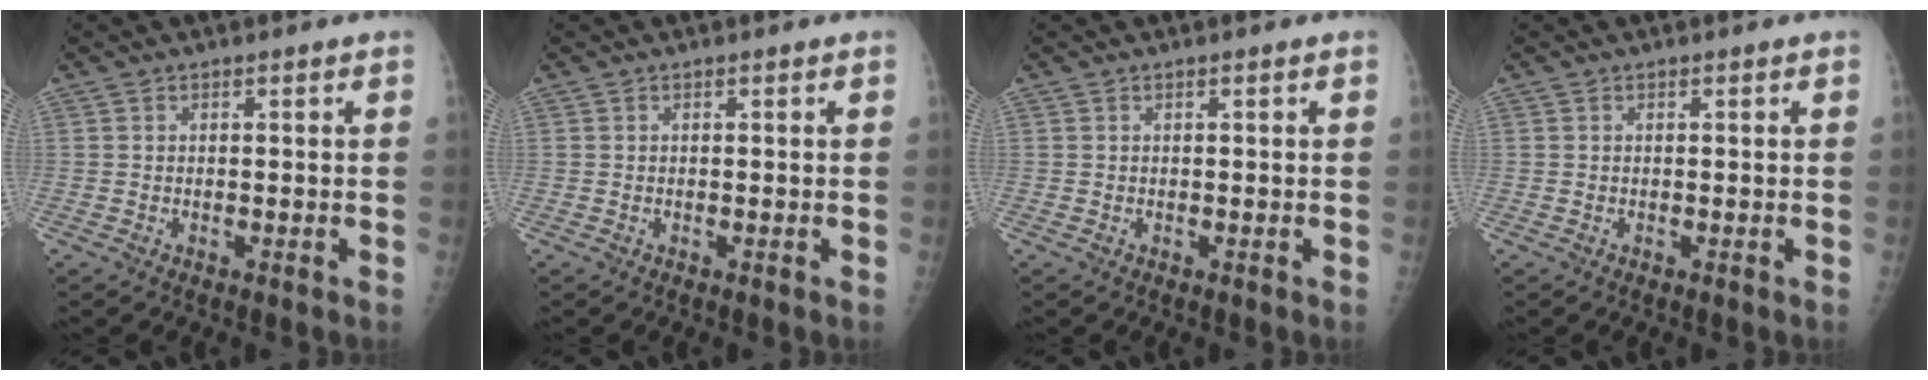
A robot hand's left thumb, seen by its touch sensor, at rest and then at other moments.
{"total": 0.0}
{"total": 0.0}
{"total": 0.0}